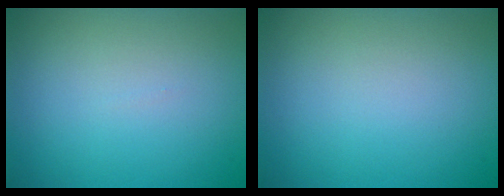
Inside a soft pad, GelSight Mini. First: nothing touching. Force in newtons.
{"total": 0.0}